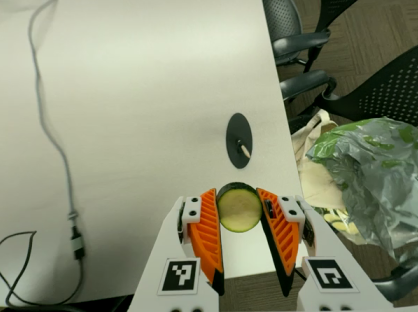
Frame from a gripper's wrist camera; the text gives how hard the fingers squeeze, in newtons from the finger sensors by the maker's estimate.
{"total": 8.2, "left": 7.8, "right": 8.6}